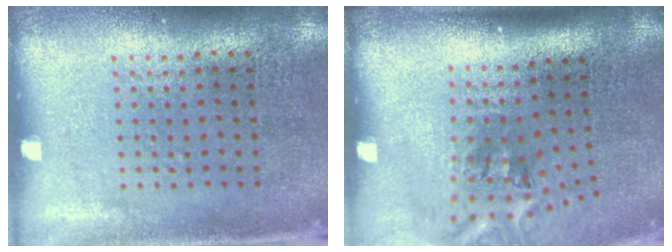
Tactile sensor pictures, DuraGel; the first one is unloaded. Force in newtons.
{"total": 2.3, "press": 1.3, "slide": 1.8}